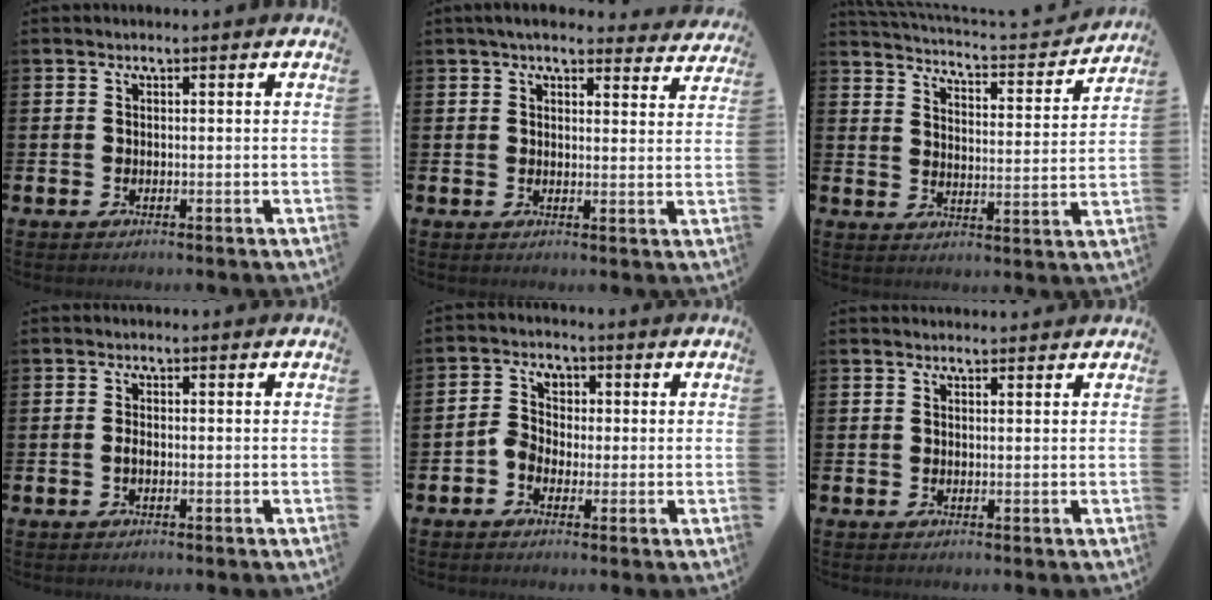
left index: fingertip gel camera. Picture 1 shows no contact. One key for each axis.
{"total": 4.5, "fx": 4.2, "fy": 1.3, "fz": 1.2, "tx": -0.021, "ty": -0.017, "tz": 0.074}
{"total": 3.7, "fx": 3.6, "fy": 0.3, "fz": 0.6, "tx": -0.024, "ty": -0.044, "tz": 0.053}
{"total": 1.0, "fx": -0.3, "fy": 0.4, "fz": 0.8, "tx": -0.015, "ty": -0.001, "tz": -0.007}
{"total": 3.7, "fx": -0.7, "fy": 3.2, "fz": 1.8, "tx": -0.039, "ty": 0.015, "tz": -0.017}
{"total": 1.2, "fx": 1.1, "fy": 0.3, "fz": 0.1, "tx": 0.017, "ty": -0.006, "tz": 0.017}